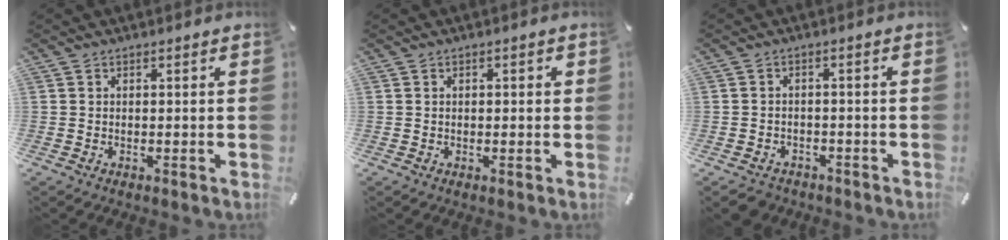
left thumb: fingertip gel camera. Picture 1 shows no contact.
{"total": 1.0, "force": [0.0, 0.6, 0.7], "torque": [-0.015, 0.004, -0.002]}
{"total": 3.1, "force": [-2.4, 1.9, 0.7], "torque": [-0.018, 0.012, -0.050]}